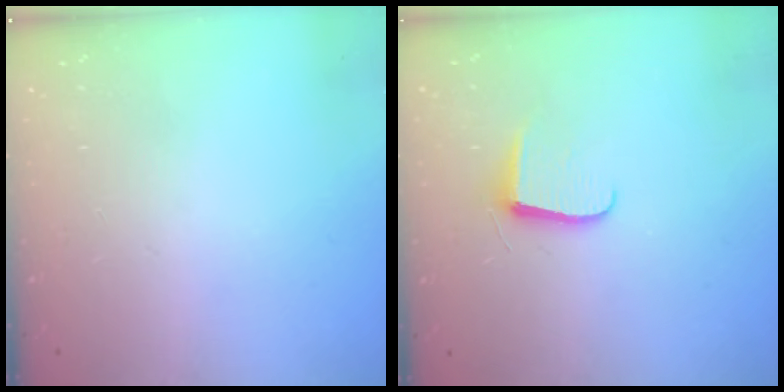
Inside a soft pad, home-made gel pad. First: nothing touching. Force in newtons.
{"total": 6.2, "press": 6.2, "slide": 0.7}